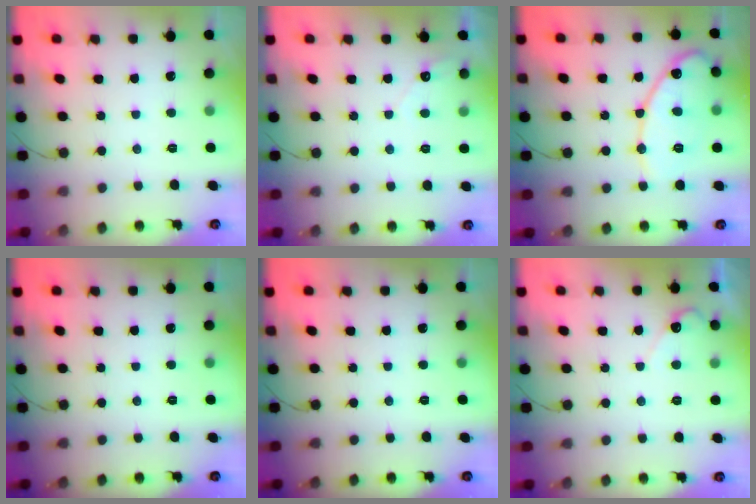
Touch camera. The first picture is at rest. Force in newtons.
{"total": 2.9, "press": 2.9, "slide": 0.1}
{"total": 14.5, "press": 14.4, "slide": 1.3}
{"total": 0.0}
{"total": 0.0}
{"total": 4.5, "press": 4.5, "slide": 0.3}